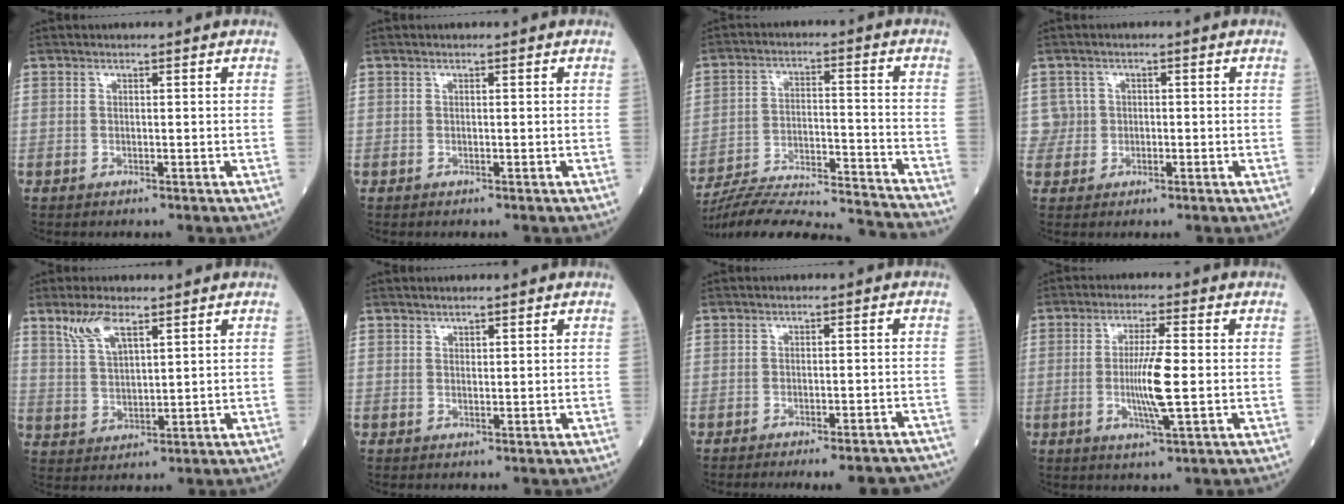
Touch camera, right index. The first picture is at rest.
{"total": 0.0}
{"total": 22.2, "force": [-21.2, -0.2, 6.3], "torque": [-0.101, -0.012, -0.310]}
{"total": 2.6, "force": [0.1, 2.6, -0.4], "torque": [0.018, 0.008, 0.002]}
{"total": 5.9, "force": [4.1, 1.5, 4.0], "torque": [-0.091, 0.006, 0.087]}
{"total": 1.0, "force": [0.9, 0.2, 0.3], "torque": [-0.009, 0.002, 0.019]}
{"total": 10.9, "force": [-10.2, 1.0, 3.8], "torque": [-0.030, 0.002, -0.110]}
{"total": 7.0, "force": [-0.6, 0.1, 7.0], "torque": [-0.133, -0.008, -0.011]}